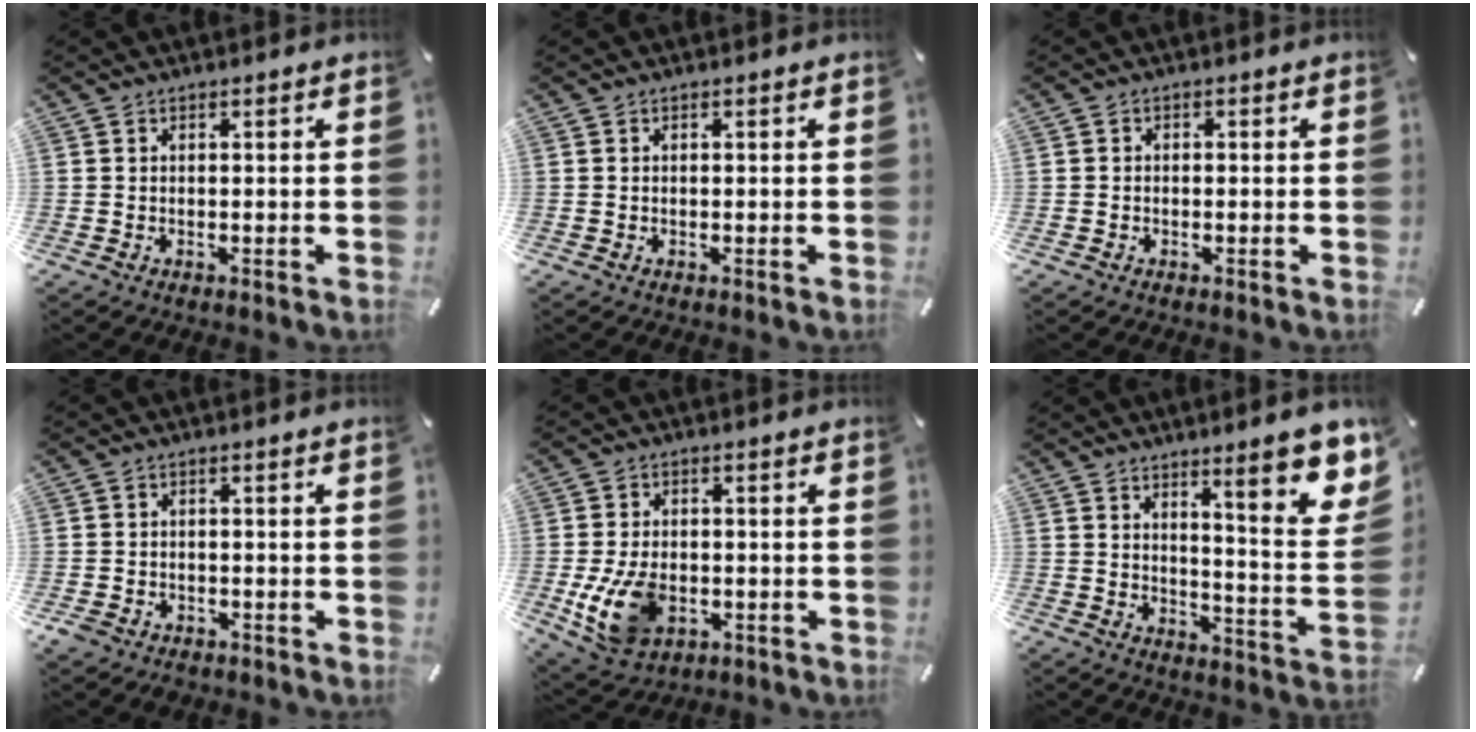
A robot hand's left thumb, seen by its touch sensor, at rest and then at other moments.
{"total": 0.0}
{"total": 0.9, "force": [-0.5, 0.7, 0.3], "torque": [-0.004, 0.004, -0.012]}
{"total": 2.5, "force": [-1.7, 1.7, 0.7], "torque": [-0.016, 0.007, -0.036]}
{"total": 11.2, "force": [-2.6, 7.9, 7.6], "torque": [-0.161, 0.004, -0.043]}
{"total": 13.8, "force": [8.9, 2.8, 10.2], "torque": [-0.138, -0.068, 0.141]}